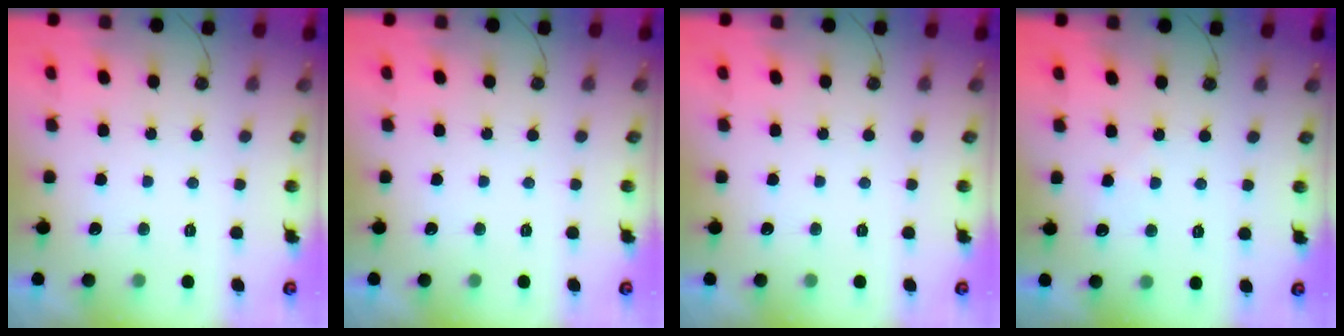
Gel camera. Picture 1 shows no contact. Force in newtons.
{"total": 0.0}
{"total": 0.0}
{"total": 3.2, "press": 3.1, "slide": 0.5}